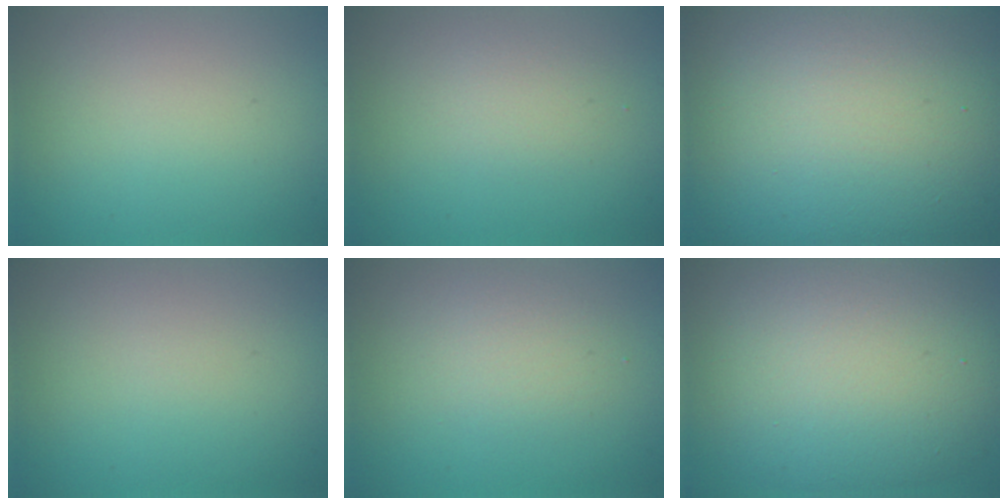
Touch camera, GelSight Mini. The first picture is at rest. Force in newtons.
{"total": 1.3, "press": 1.3, "slide": 0.0}
{"total": 22.9, "press": 22.8, "slide": 0.9}
{"total": 0.0}
{"total": 2.0, "press": 2.0, "slide": 0.1}
{"total": 12.3, "press": 12.3, "slide": 0.9}